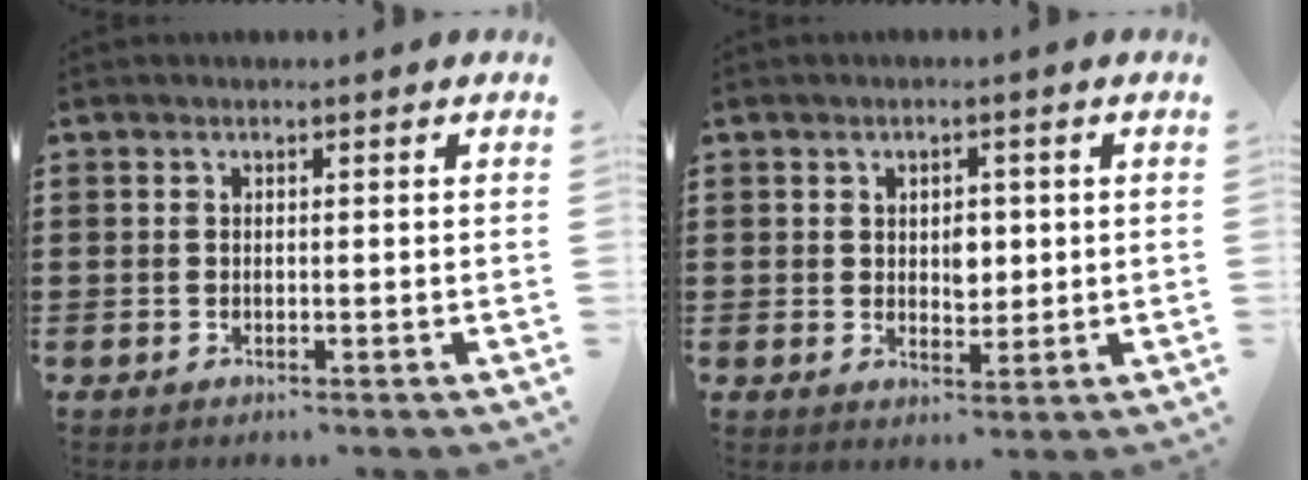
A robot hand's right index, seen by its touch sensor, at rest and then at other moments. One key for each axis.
{"total": 3.4, "fx": 0.6, "fy": 2.4, "fz": 2.3, "tx": -0.034, "ty": 0.004, "tz": 0.005}